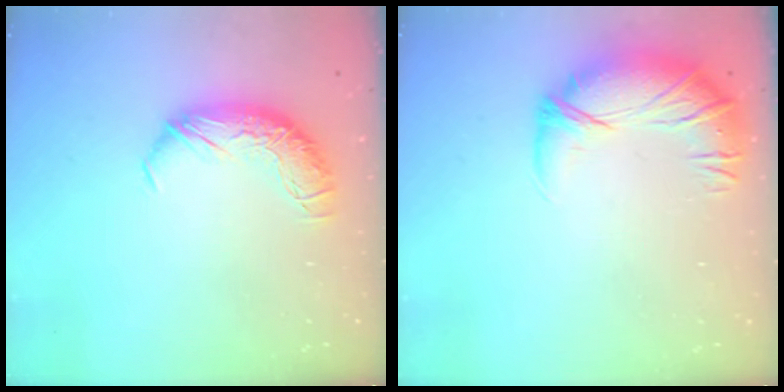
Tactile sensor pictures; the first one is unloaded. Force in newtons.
{"total": 2.8, "press": 1.2, "slide": 2.6}